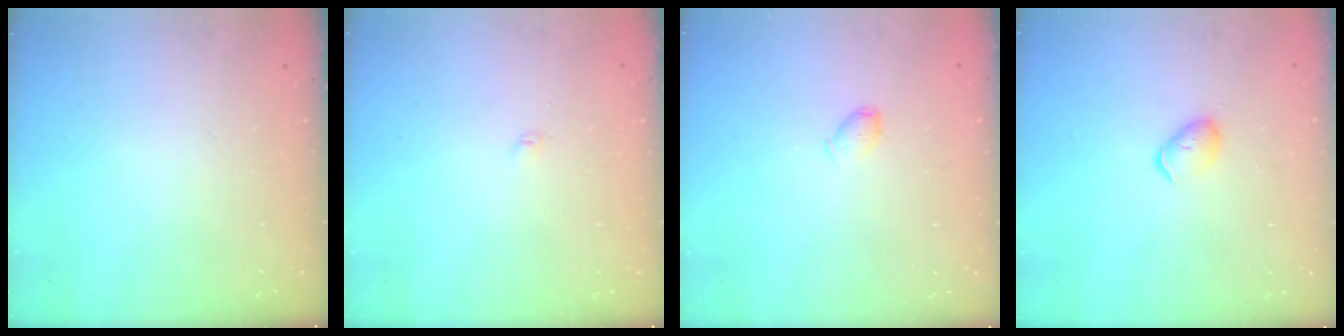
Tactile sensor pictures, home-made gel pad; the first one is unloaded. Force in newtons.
{"total": 2.1, "press": 2.0, "slide": 0.3}
{"total": 5.3, "press": 5.2, "slide": 0.7}
{"total": 4.1, "press": 4.0, "slide": 0.8}